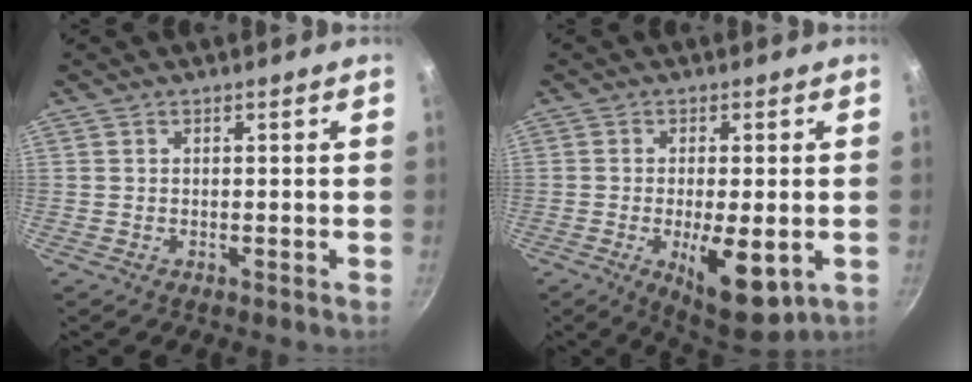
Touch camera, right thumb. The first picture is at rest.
{"total": 10.8, "force": [-2.7, 3.9, 9.7], "torque": [-0.138, -0.003, -0.027]}